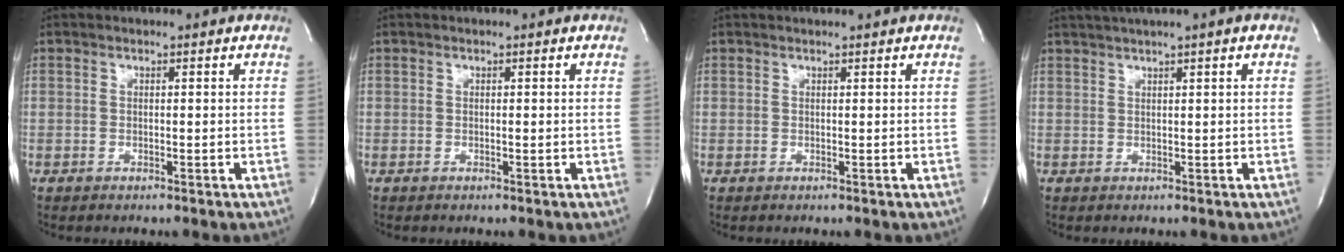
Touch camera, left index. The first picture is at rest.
{"total": 0.0}
{"total": 1.4, "force": [1.3, -0.4, 0.4], "torque": [-0.011, 0.002, 0.020]}
{"total": 4.9, "force": [3.5, -0.8, 3.4], "torque": [-0.059, 0.025, 0.060]}